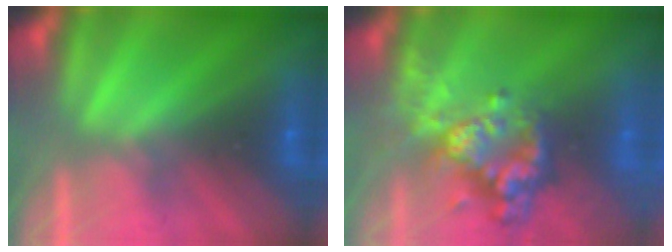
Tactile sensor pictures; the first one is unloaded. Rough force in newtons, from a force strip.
{"total": 7.7}